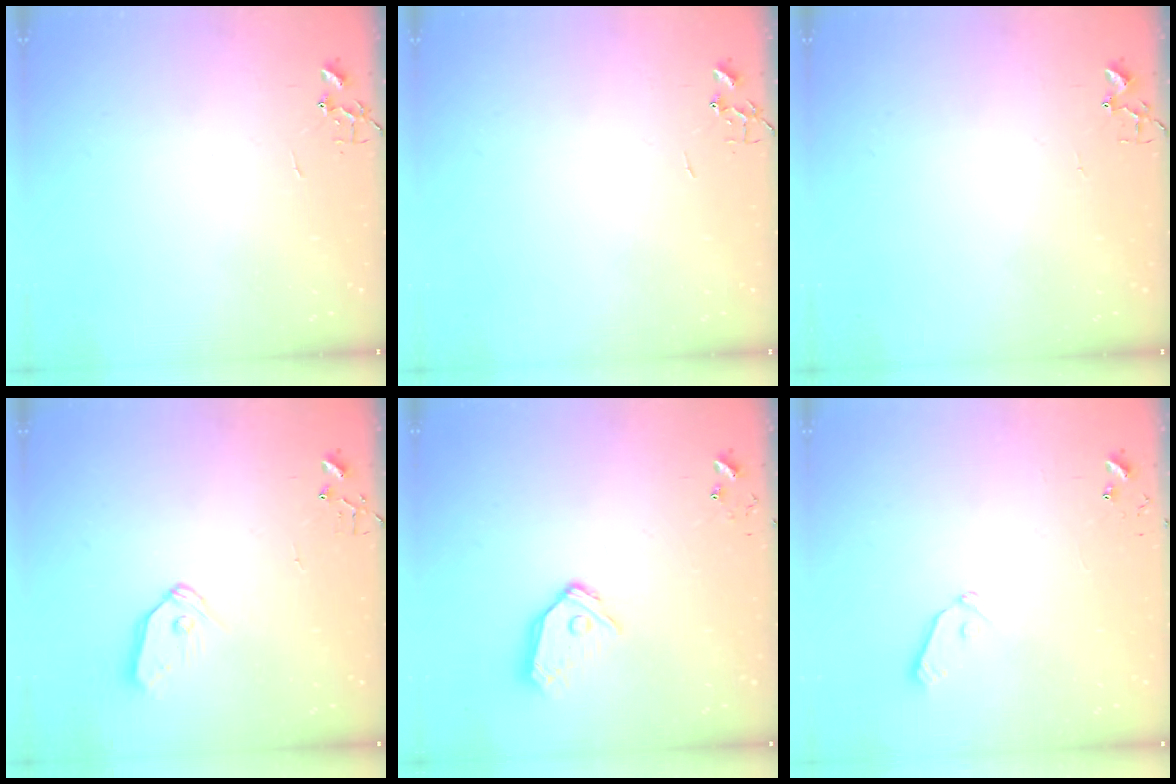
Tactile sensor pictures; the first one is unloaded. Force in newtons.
{"total": 0.0}
{"total": 3.0, "press": 2.9, "slide": 0.4}
{"total": 8.4, "press": 8.4, "slide": 0.5}
{"total": 11.6, "press": 11.6, "slide": 1.4}
{"total": 6.0, "press": 6.0, "slide": 0.7}